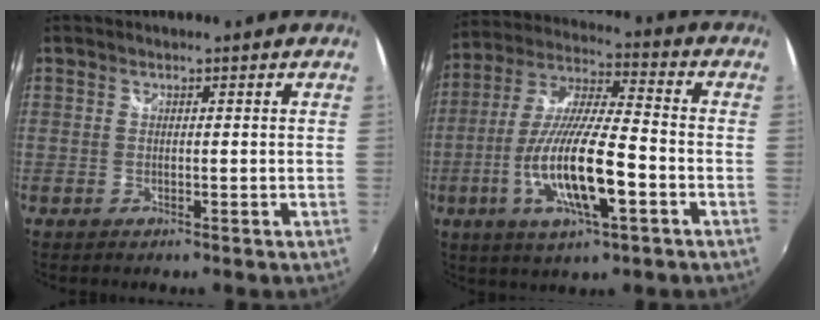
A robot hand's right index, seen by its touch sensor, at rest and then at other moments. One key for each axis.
{"total": 16.4, "fx": -5.6, "fy": 3.5, "fz": 15.0, "tx": -0.303, "ty": -0.016, "tz": -0.104}